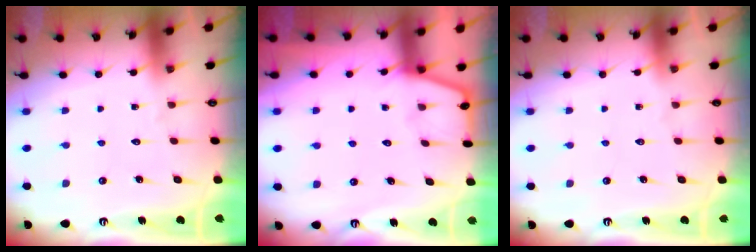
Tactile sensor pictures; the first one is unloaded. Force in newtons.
{"total": 2.7, "press": 2.7, "slide": 0.4}
{"total": 0.0}